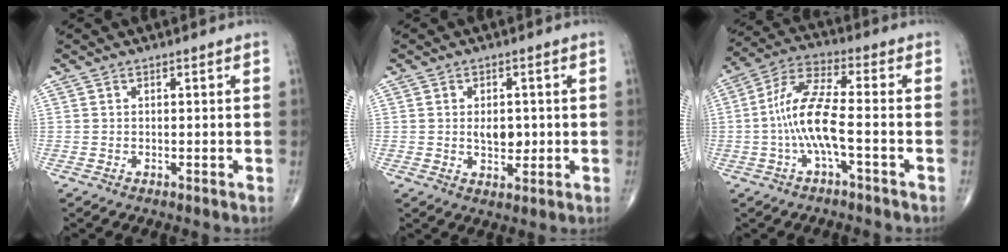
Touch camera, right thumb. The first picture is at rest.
{"total": 4.8, "force": [0.0, 3.0, 3.7], "torque": [-0.043, -0.003, 0.004]}
{"total": 11.0, "force": [-2.3, 2.7, 10.4], "torque": [-0.231, 0.036, -0.047]}